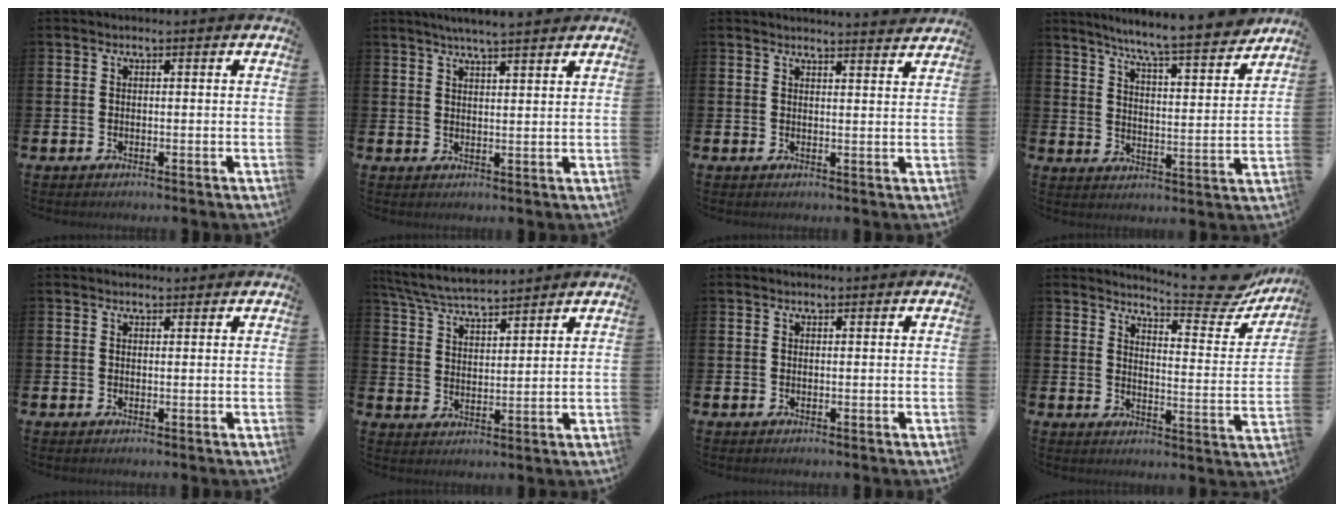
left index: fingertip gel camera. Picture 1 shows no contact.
{"total": 4.3, "force": [4.1, -0.3, 1.2], "torque": [-0.027, -0.014, 0.073]}
{"total": 2.7, "force": [2.7, -0.3, -0.1], "torque": [0.011, -0.024, 0.046]}
{"total": 7.9, "force": [7.3, -0.2, 3.0], "torque": [-0.076, -0.058, 0.121]}
{"total": 1.1, "force": [1.1, 0.3, 0.1], "torque": [0.006, 0.000, 0.018]}
{"total": 6.0, "force": [5.8, 0.7, 1.3], "torque": [-0.051, -0.028, 0.105]}
{"total": 0.6, "force": [0.6, 0.0, 0.0], "torque": [0.008, -0.004, 0.009]}
{"total": 7.9, "force": [7.5, 0.8, 2.4], "torque": [-0.036, -0.066, 0.125]}